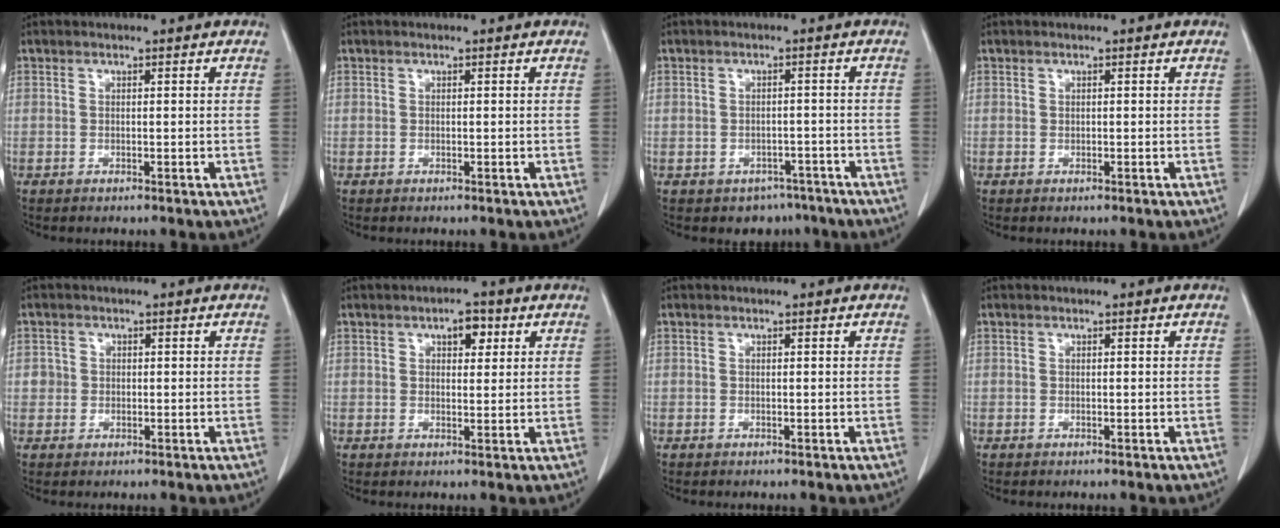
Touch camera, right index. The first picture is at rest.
{"total": 0.0}
{"total": 4.7, "force": [-3.2, 3.4, 0.1], "torque": [0.013, 0.017, -0.039]}
{"total": 0.0}
{"total": 1.8, "force": [0.0, 1.7, 0.3], "torque": [0.001, 0.007, 0.000]}
{"total": 3.4, "force": [1.6, 1.7, 2.5], "torque": [-0.035, 0.008, 0.022]}
{"total": 0.0}
{"total": 0.0}